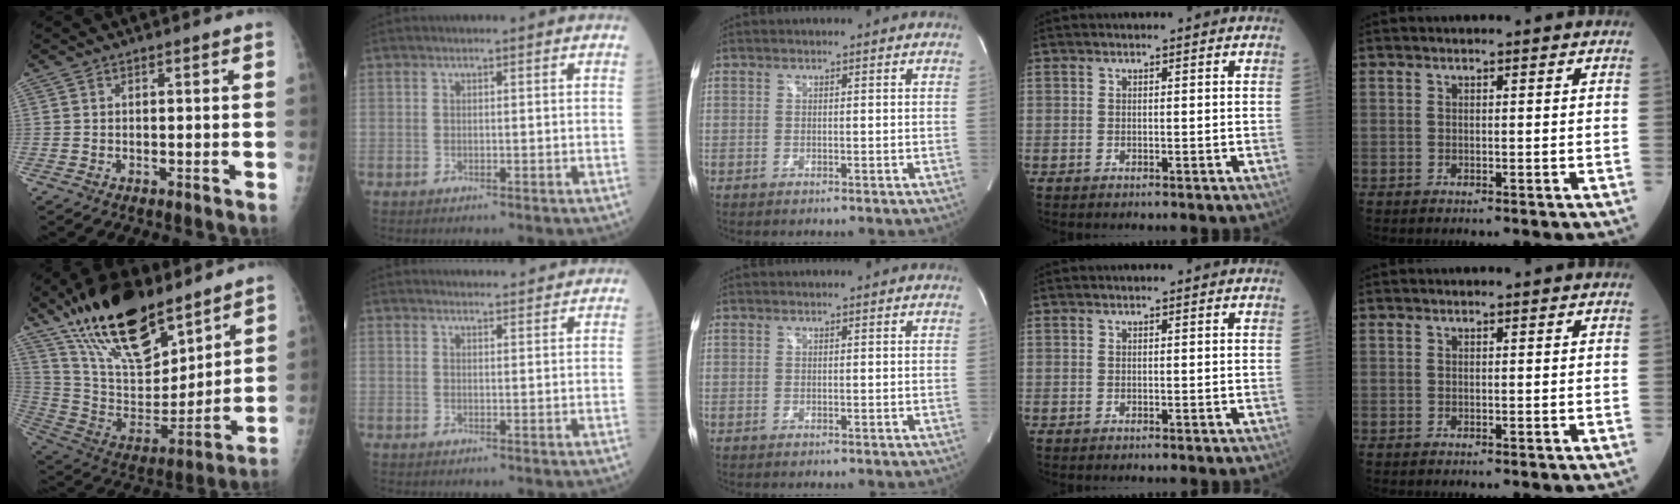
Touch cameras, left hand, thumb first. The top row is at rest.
{"thumb": {"total": 25.5, "force": [17.9, 10.6, 14.8], "torque": [-0.229, -0.067, 0.320]}, "index": {"total": 10.8, "force": [10.5, 1.0, 2.5], "torque": [-0.028, 0.024, 0.125]}}